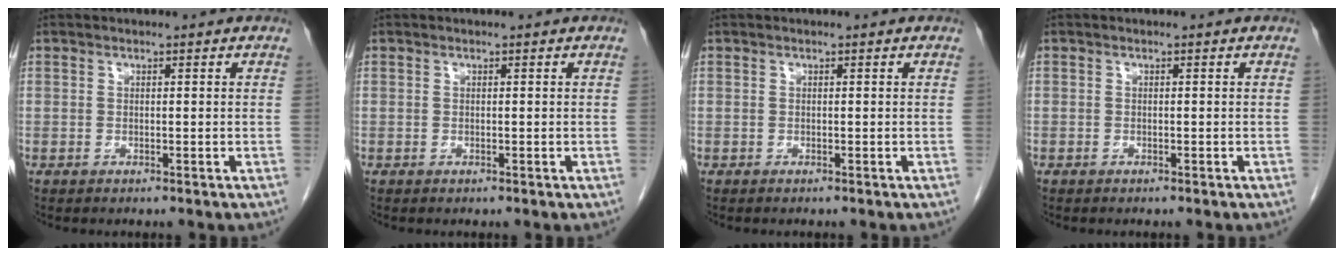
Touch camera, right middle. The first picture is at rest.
{"total": 0.0}
{"total": 0.0}
{"total": 0.0}